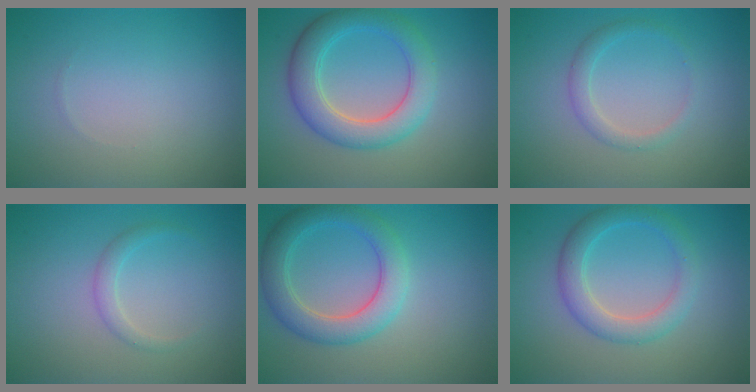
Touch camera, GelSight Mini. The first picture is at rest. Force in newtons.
{"total": 5.1, "press": 5.1, "slide": 0.2}
{"total": 1.7, "press": 1.7, "slide": 0.0}
{"total": 1.3, "press": 1.3, "slide": 0.0}
{"total": 4.7, "press": 4.7, "slide": 0.2}
{"total": 3.5, "press": 3.5, "slide": 0.1}